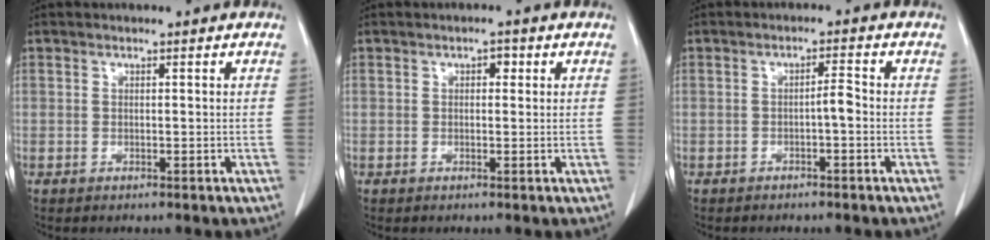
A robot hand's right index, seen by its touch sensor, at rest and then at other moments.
{"total": 1.3, "force": [0.4, 0.8, 0.9], "torque": [-0.009, 0.007, 0.003]}
{"total": 2.2, "force": [-0.9, 0.2, 2.0], "torque": [-0.029, 0.003, -0.017]}